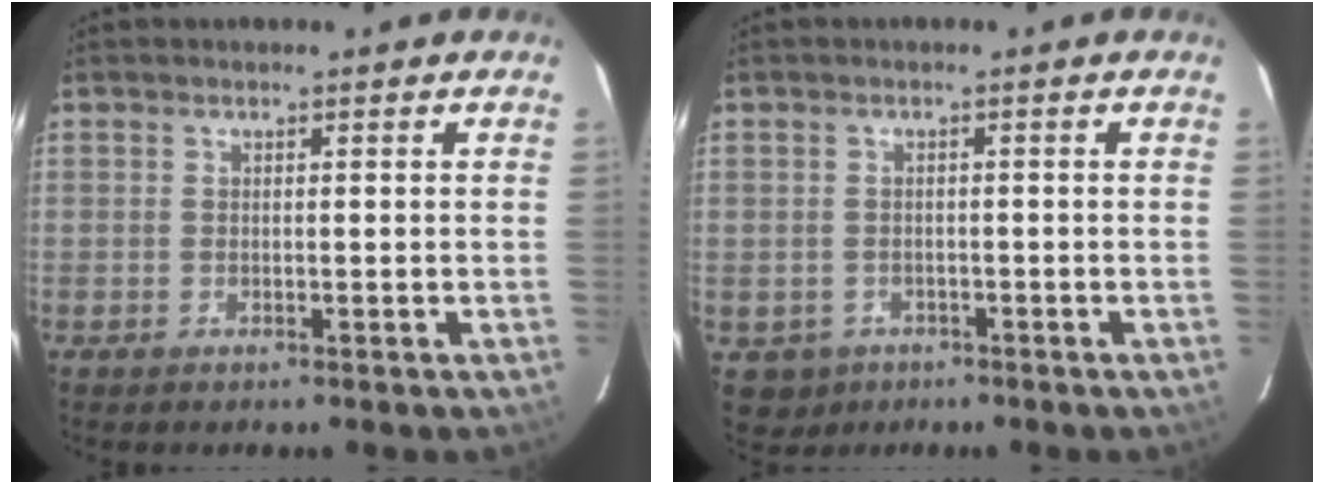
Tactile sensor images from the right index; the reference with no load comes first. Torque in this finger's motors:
{"motor_torque": [-0.34, 0.00, -1.06, -0.21]}